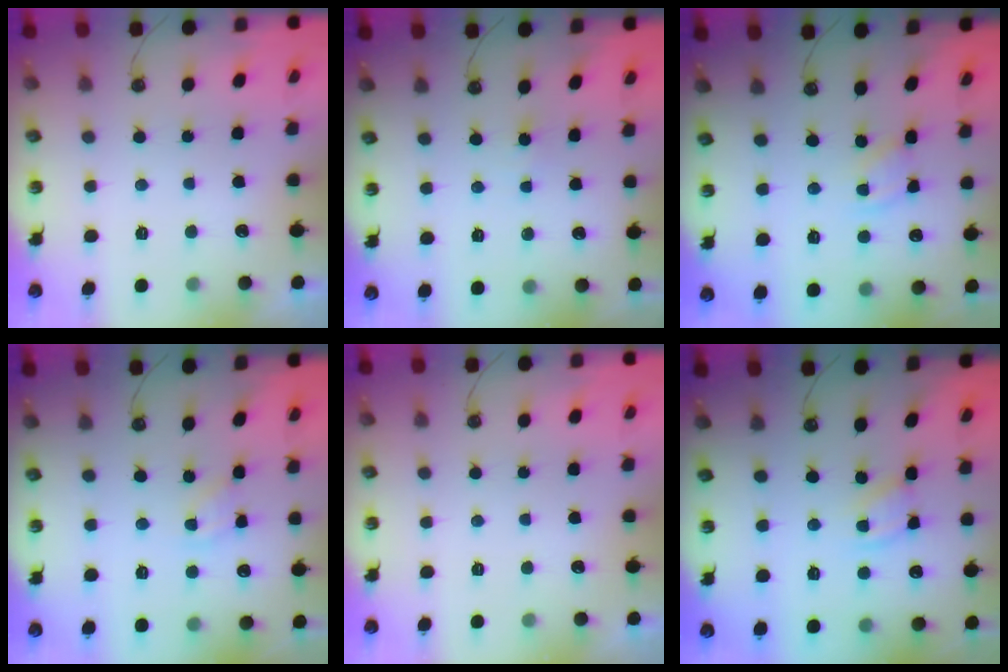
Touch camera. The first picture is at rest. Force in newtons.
{"total": 2.7, "press": 2.7, "slide": 0.5}
{"total": 2.4, "press": 2.4, "slide": 0.2}
{"total": 2.7, "press": 2.6, "slide": 0.4}
{"total": 0.0}
{"total": 3.4, "press": 3.4, "slide": 0.2}